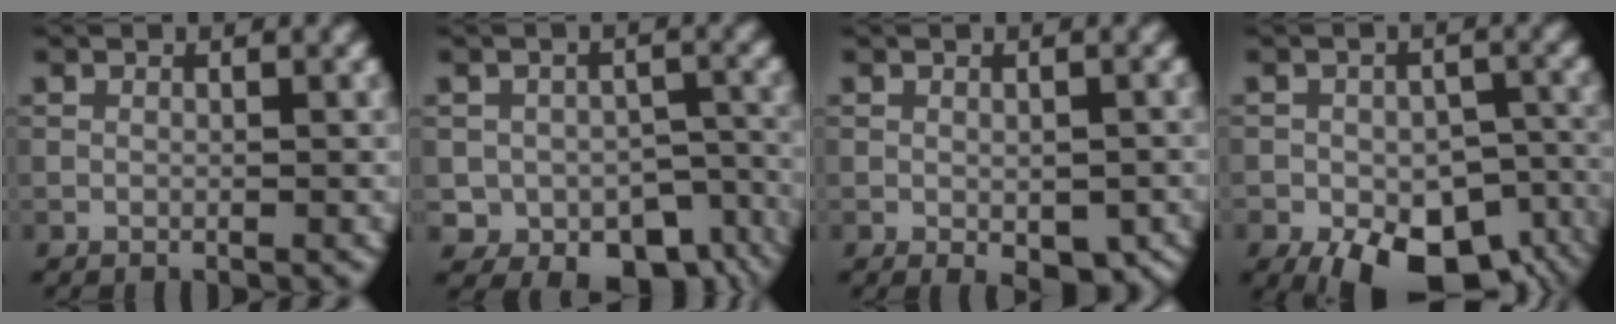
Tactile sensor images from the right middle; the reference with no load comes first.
{"total": 7.4, "force": [-3.5, 5.1, 4.0], "torque": [-0.049, -0.029, -0.037]}
{"total": 4.0, "force": [-1.7, 1.9, 3.1], "torque": [-0.043, -0.013, -0.016]}
{"total": 12.4, "force": [-6.8, 6.7, 7.8], "torque": [-0.115, -0.039, -0.087]}